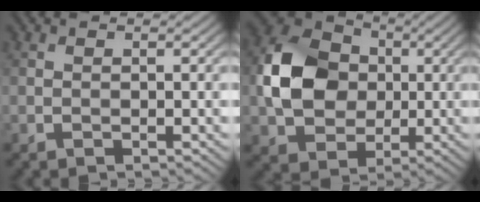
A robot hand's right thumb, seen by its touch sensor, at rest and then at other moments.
{"total": 11.2, "force": [0.5, 8.9, 6.8], "torque": [-0.163, 0.011, 0.005]}